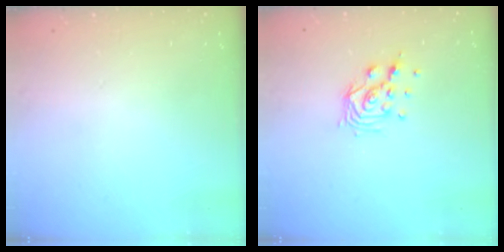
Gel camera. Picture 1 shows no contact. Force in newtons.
{"total": 9.6, "press": 9.6, "slide": 0.5}